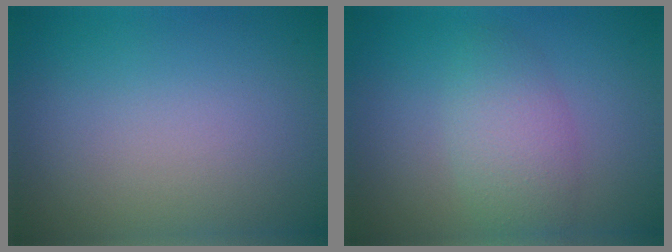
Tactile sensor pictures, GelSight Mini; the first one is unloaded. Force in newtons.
{"total": 3.5, "press": 3.5, "slide": 0.1}